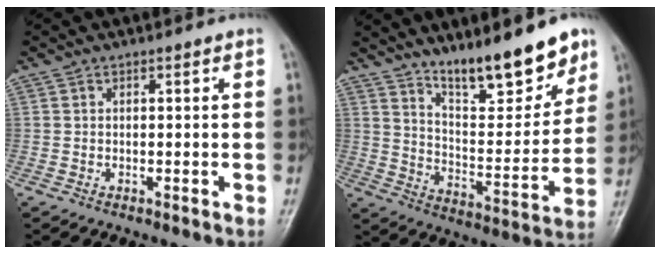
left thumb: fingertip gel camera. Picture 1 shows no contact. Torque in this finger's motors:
{"motor_torque": [0.74, 0.31, 1.27, -1.49, 0.17]}